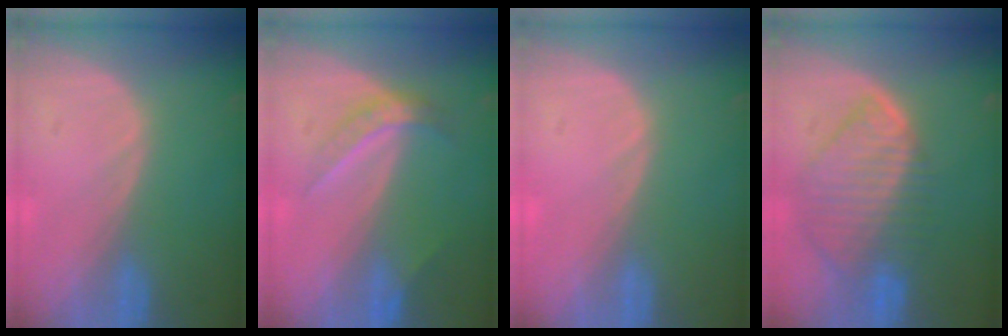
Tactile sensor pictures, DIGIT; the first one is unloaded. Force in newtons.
{"total": 4.6, "press": 4.1, "slide": 2.1}
{"total": 0.7, "press": 0.1, "slide": 0.7}
{"total": 9.4, "press": 8.2, "slide": 4.7}